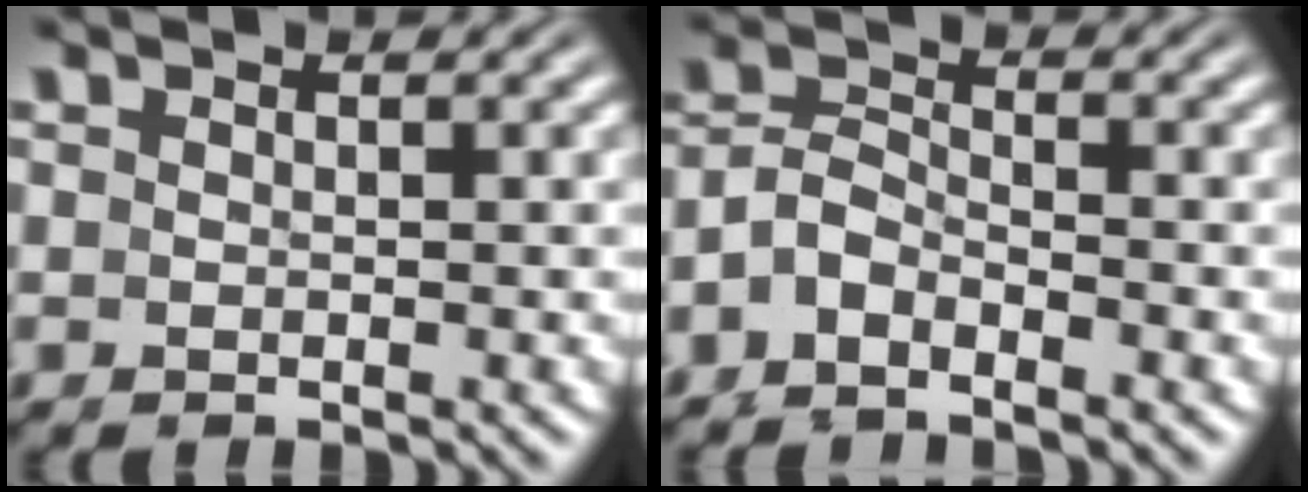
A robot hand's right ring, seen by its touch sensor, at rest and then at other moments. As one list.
[{"total": 6.4, "force": [-2.4, 5.5, 2.3], "torque": [-0.069, -0.019, -0.048]}]